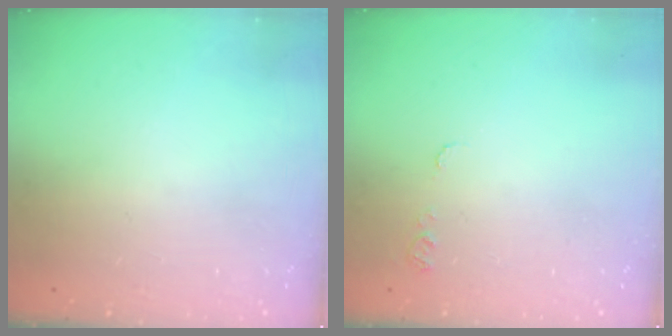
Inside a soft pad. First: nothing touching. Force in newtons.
{"total": 5.3, "press": 5.2, "slide": 0.5}